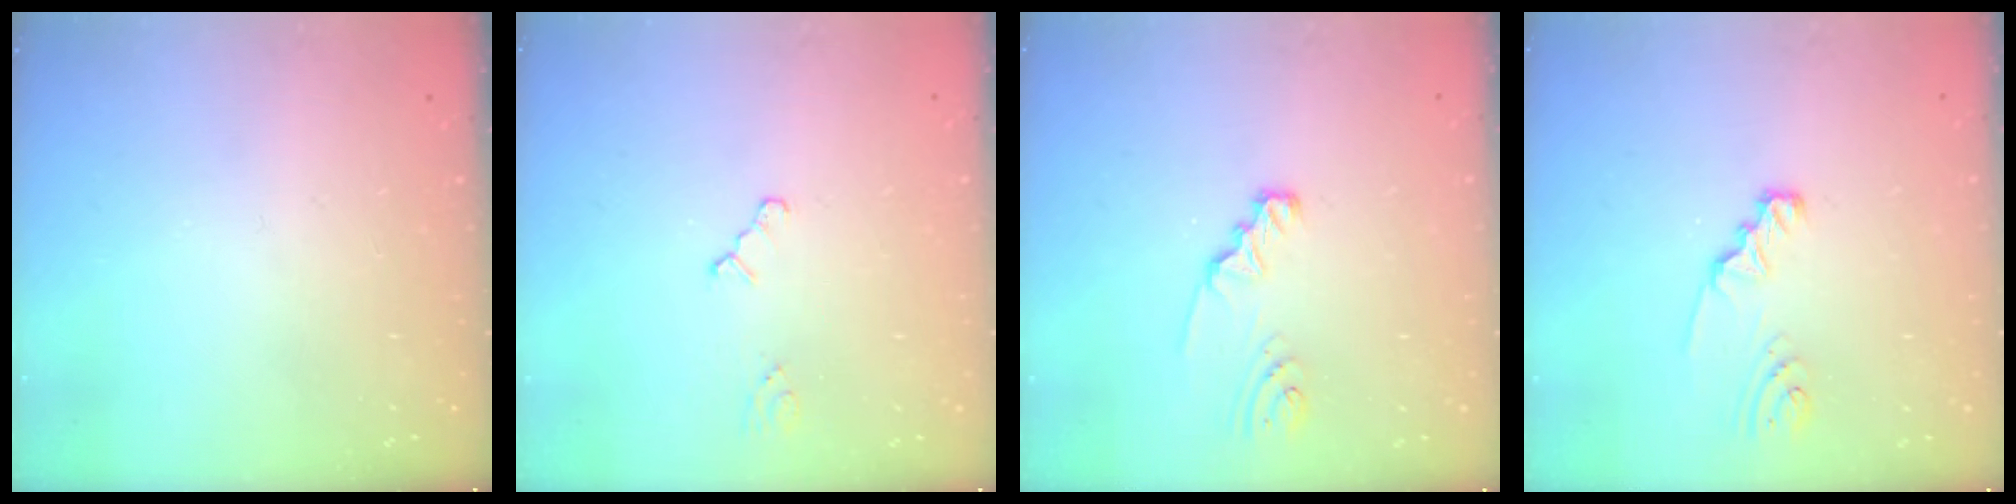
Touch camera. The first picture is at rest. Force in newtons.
{"total": 1.0, "press": 1.0, "slide": 0.2}
{"total": 2.5, "press": 2.5, "slide": 0.1}
{"total": 2.5, "press": 2.5, "slide": 0.1}